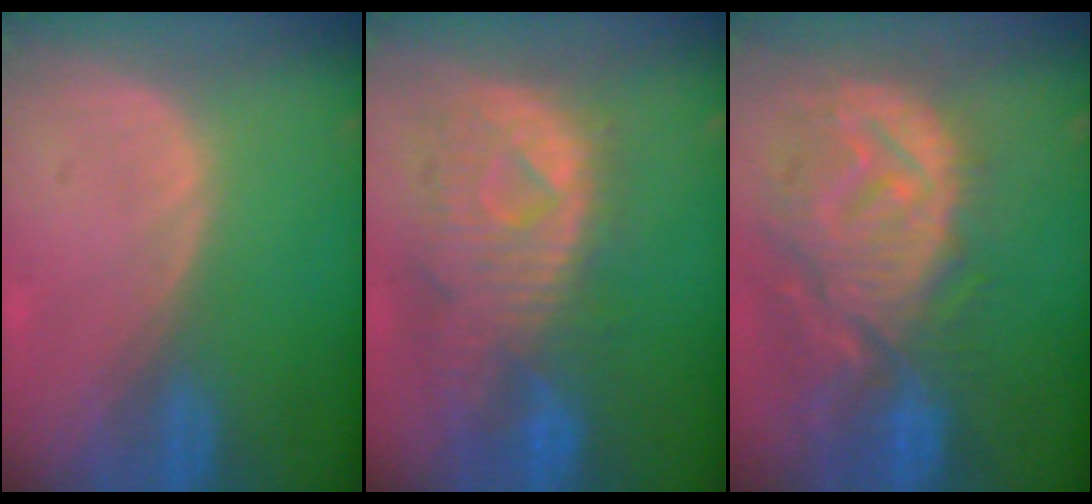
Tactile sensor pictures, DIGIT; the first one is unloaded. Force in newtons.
{"total": 11.4, "press": 9.9, "slide": 5.7}
{"total": 12.8, "press": 11.2, "slide": 6.1}